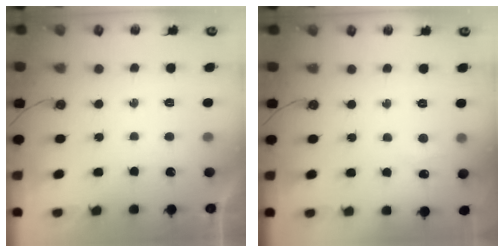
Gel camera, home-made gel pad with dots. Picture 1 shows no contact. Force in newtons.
{"total": 5.5, "press": 5.4, "slide": 0.8}